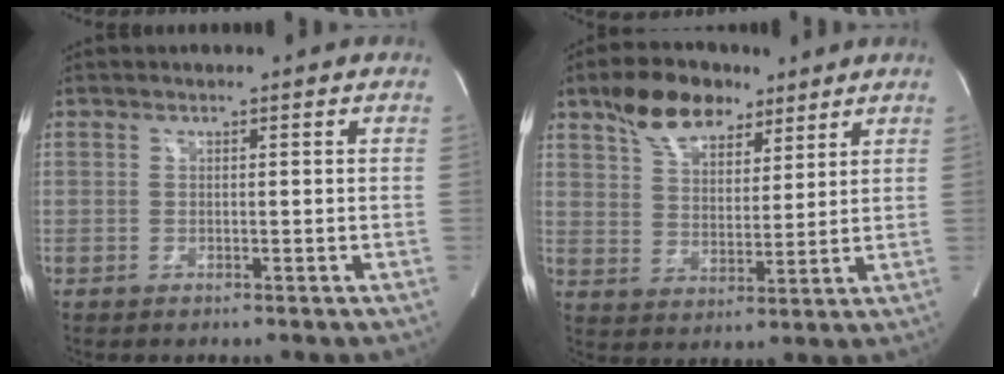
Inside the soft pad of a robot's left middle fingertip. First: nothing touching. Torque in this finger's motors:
{"motor_torque": [0.86, -0.84, 0.07, 0.06]}